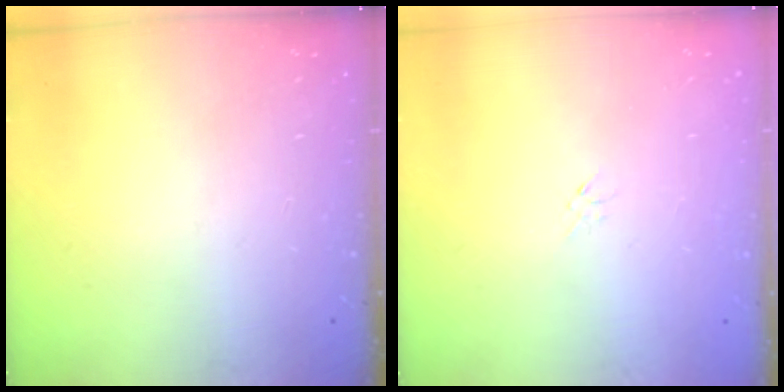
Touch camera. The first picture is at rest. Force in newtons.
{"total": 0.9, "press": 0.8, "slide": 0.4}